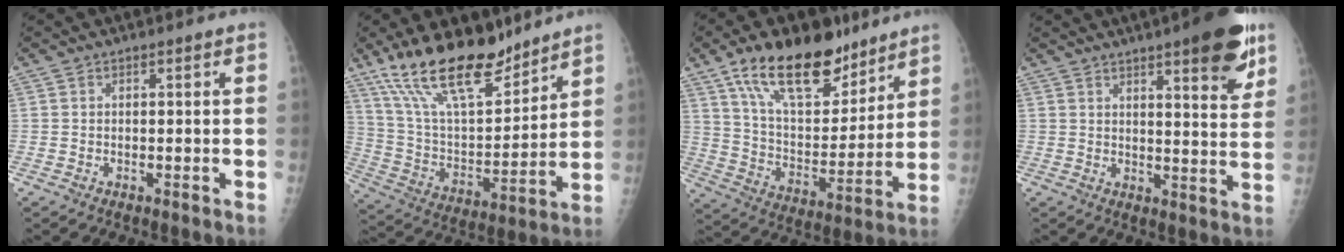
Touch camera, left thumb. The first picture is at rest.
{"total": 20.5, "force": [15.4, 7.1, 11.6], "torque": [-0.169, -0.078, 0.280]}
{"total": 20.9, "force": [13.9, 9.8, 12.2], "torque": [-0.157, -0.068, 0.244]}
{"total": 12.9, "force": [7.7, 3.0, 10.0], "torque": [-0.105, -0.037, 0.099]}